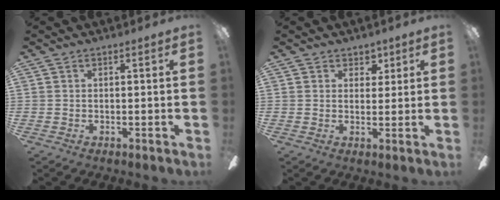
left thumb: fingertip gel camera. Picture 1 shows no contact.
{"total": 3.5, "force": [2.2, 2.8, 0.3], "torque": [0.007, -0.008, 0.036]}